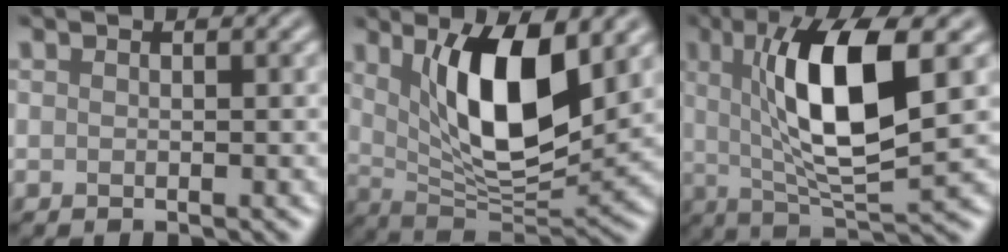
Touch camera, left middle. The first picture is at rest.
{"total": 9.4, "force": [3.2, 3.3, 8.2], "torque": [-0.140, -0.020, 0.058]}
{"total": 9.7, "force": [2.0, 2.6, 9.1], "torque": [-0.151, -0.004, 0.040]}